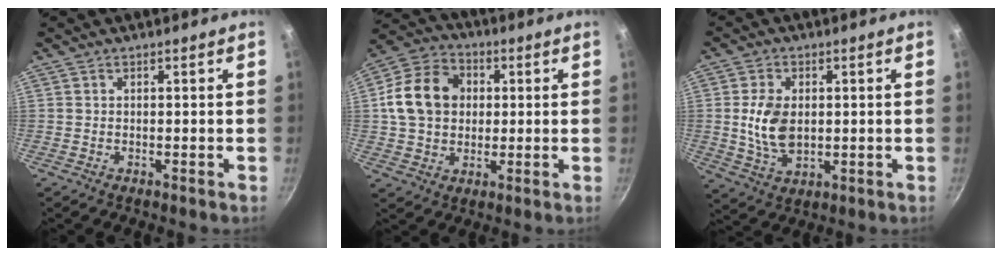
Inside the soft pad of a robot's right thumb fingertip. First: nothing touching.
{"total": 13.7, "force": [1.8, 11.0, 8.1], "torque": [-0.119, 0.016, 0.020]}
{"total": 8.8, "force": [0.6, 5.7, 6.7], "torque": [-0.121, -0.011, 0.016]}